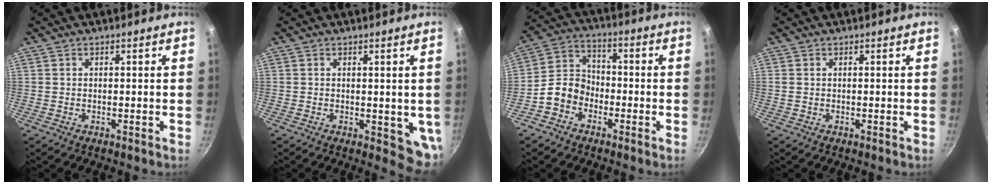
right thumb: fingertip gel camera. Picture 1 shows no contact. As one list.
[{"total": 5.6, "force": [0.2, 3.0, 4.7], "torque": [-0.045, -0.013, 0.005]}, {"total": 7.9, "force": [-3.5, 6.2, 3.5], "torque": [-0.038, 0.041, -0.084]}, {"total": 0.6, "force": [0.2, 0.5, 0.4], "torque": [-0.008, 0.002, 0.002]}]